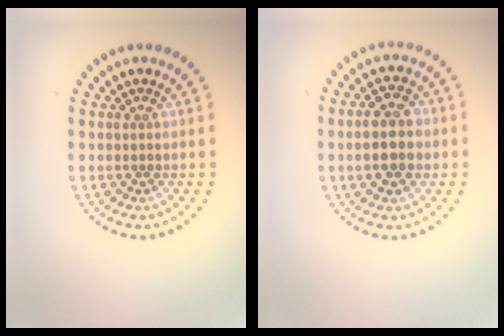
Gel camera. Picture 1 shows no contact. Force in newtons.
{"total": 4.4, "press": 4.3, "slide": 0.3}